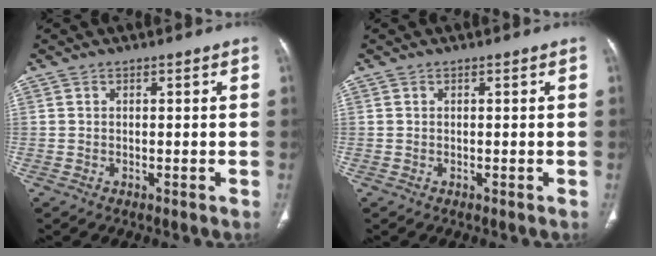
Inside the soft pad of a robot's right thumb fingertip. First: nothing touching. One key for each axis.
{"total": 0.0}